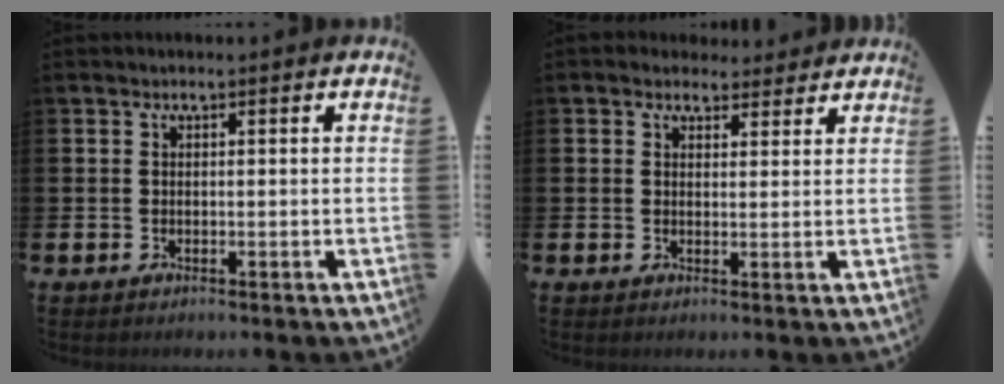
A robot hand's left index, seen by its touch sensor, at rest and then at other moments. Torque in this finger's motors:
{"motor_torque": [1.33, -0.79, 0.15, 0.00]}